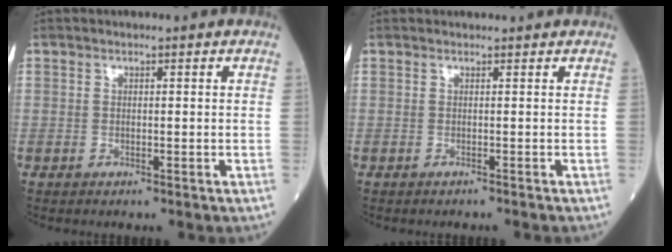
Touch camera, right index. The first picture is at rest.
{"total": 0.9, "force": [0.4, 0.2, 0.8], "torque": [-0.027, 0.016, 0.005]}